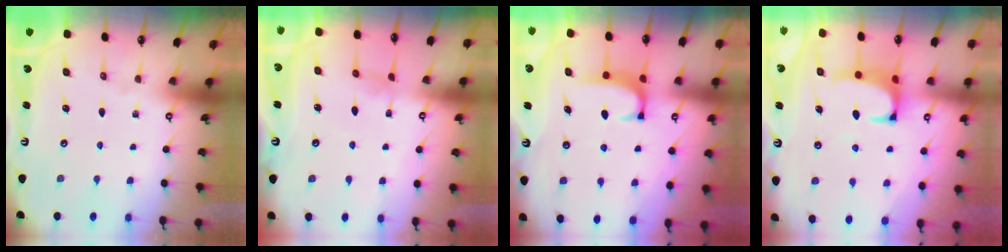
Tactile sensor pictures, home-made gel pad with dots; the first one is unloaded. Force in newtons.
{"total": 0.7, "press": 0.4, "slide": 0.5}
{"total": 1.9, "press": 1.8, "slide": 0.5}
{"total": 1.6, "press": 1.4, "slide": 0.8}